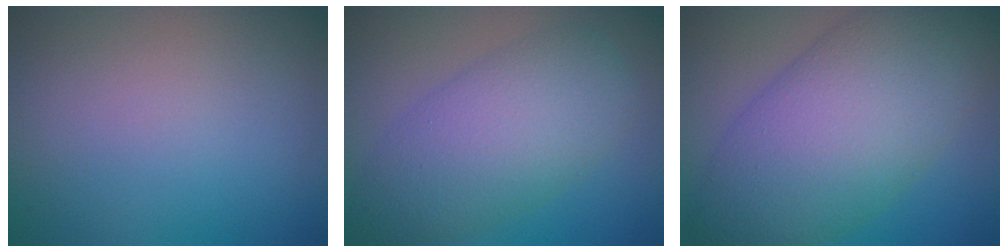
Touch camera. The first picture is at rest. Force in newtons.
{"total": 7.2, "press": 7.2, "slide": 0.2}
{"total": 11.6, "press": 11.6, "slide": 0.2}